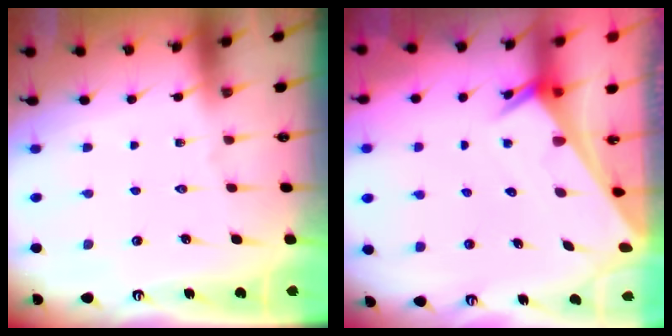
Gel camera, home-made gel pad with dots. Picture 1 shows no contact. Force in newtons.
{"total": 2.5, "press": 2.5, "slide": 0.1}